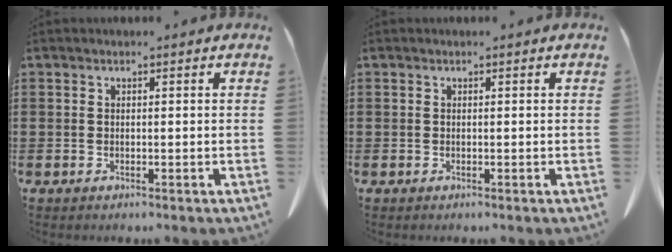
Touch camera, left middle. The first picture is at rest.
{"total": 0.0}